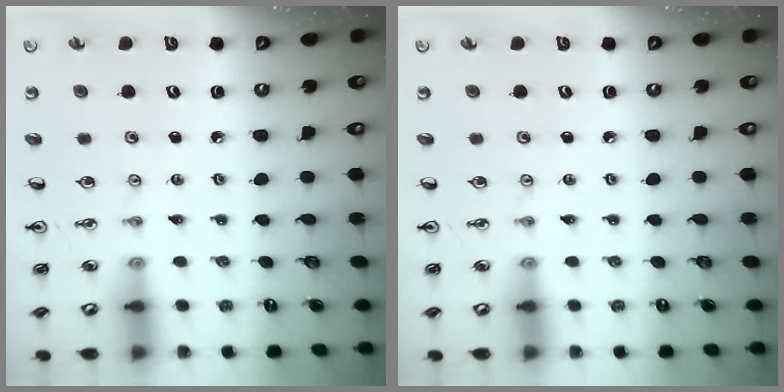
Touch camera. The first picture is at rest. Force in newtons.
{"total": 0.0}